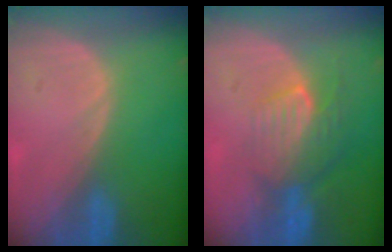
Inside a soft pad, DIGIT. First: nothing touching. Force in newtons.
{"total": 8.1, "press": 7.1, "slide": 3.7}